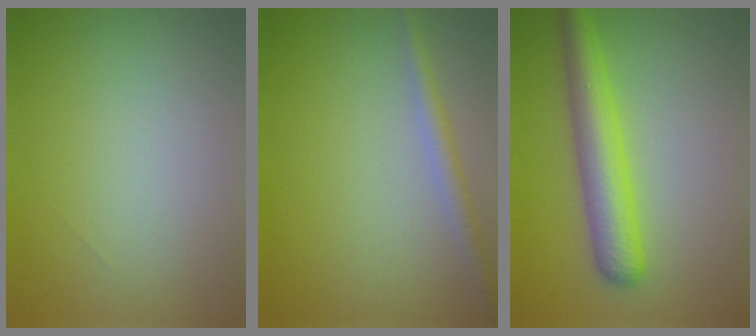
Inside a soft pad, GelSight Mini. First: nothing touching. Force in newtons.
{"total": 1.9, "press": 1.9, "slide": 0.0}
{"total": 5.1, "press": 5.1, "slide": 0.1}